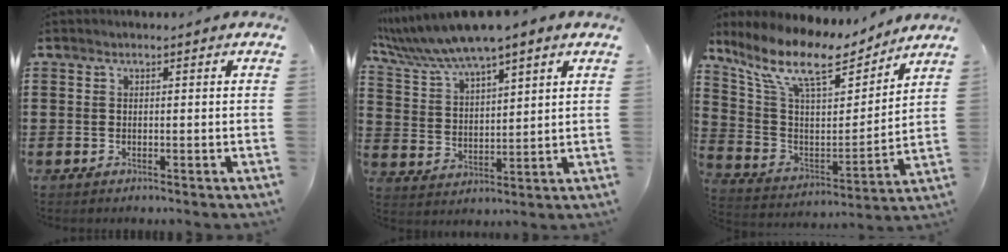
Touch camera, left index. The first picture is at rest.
{"total": 7.4, "force": [6.2, 0.7, 3.9], "torque": [-0.097, -0.025, 0.110]}
{"total": 12.2, "force": [9.0, 3.6, 7.4], "torque": [-0.179, -0.046, 0.154]}